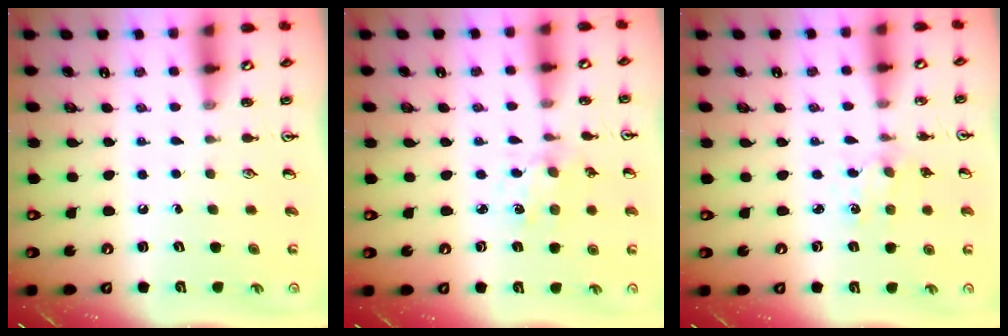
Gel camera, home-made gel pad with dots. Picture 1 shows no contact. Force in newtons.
{"total": 2.0, "press": 1.9, "slide": 0.4}
{"total": 1.8, "press": 1.8, "slide": 0.3}